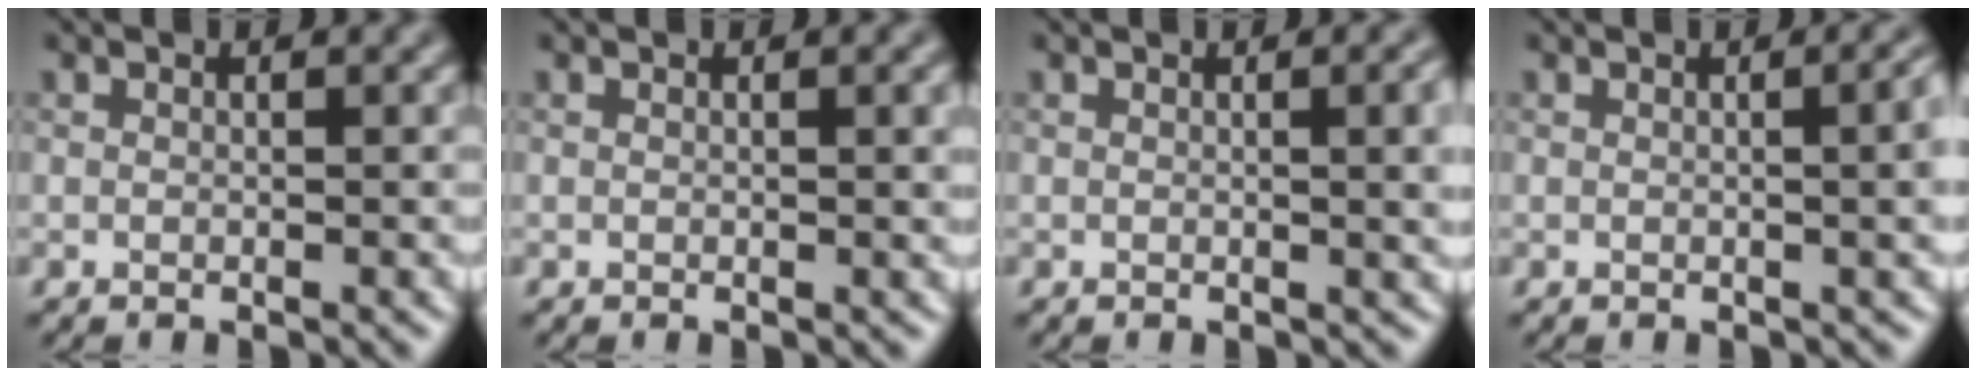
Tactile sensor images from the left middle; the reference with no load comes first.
{"total": 1.6, "force": [0.4, 0.5, 1.5], "torque": [-0.016, 0.003, 0.003]}
{"total": 4.0, "force": [0.4, 1.4, 3.7], "torque": [-0.035, 0.009, 0.004]}
{"total": 5.1, "force": [0.3, 2.3, 4.6], "torque": [-0.024, 0.013, 0.003]}